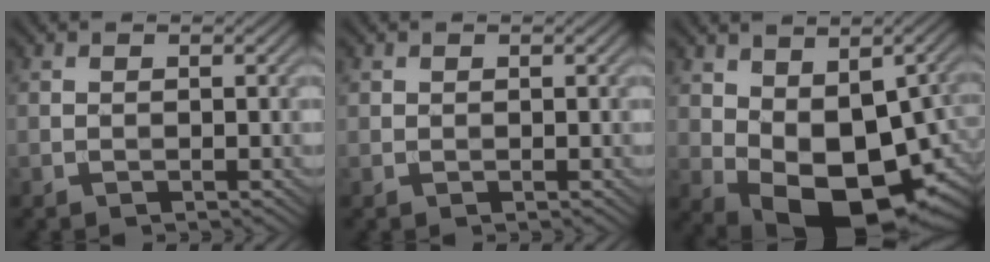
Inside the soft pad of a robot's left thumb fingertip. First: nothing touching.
{"total": 0.8, "force": [0.4, 0.7, 0.1], "torque": [-0.002, -0.003, 0.006]}
{"total": 14.2, "force": [-2.1, 8.3, 11.3], "torque": [-0.193, -0.035, -0.015]}